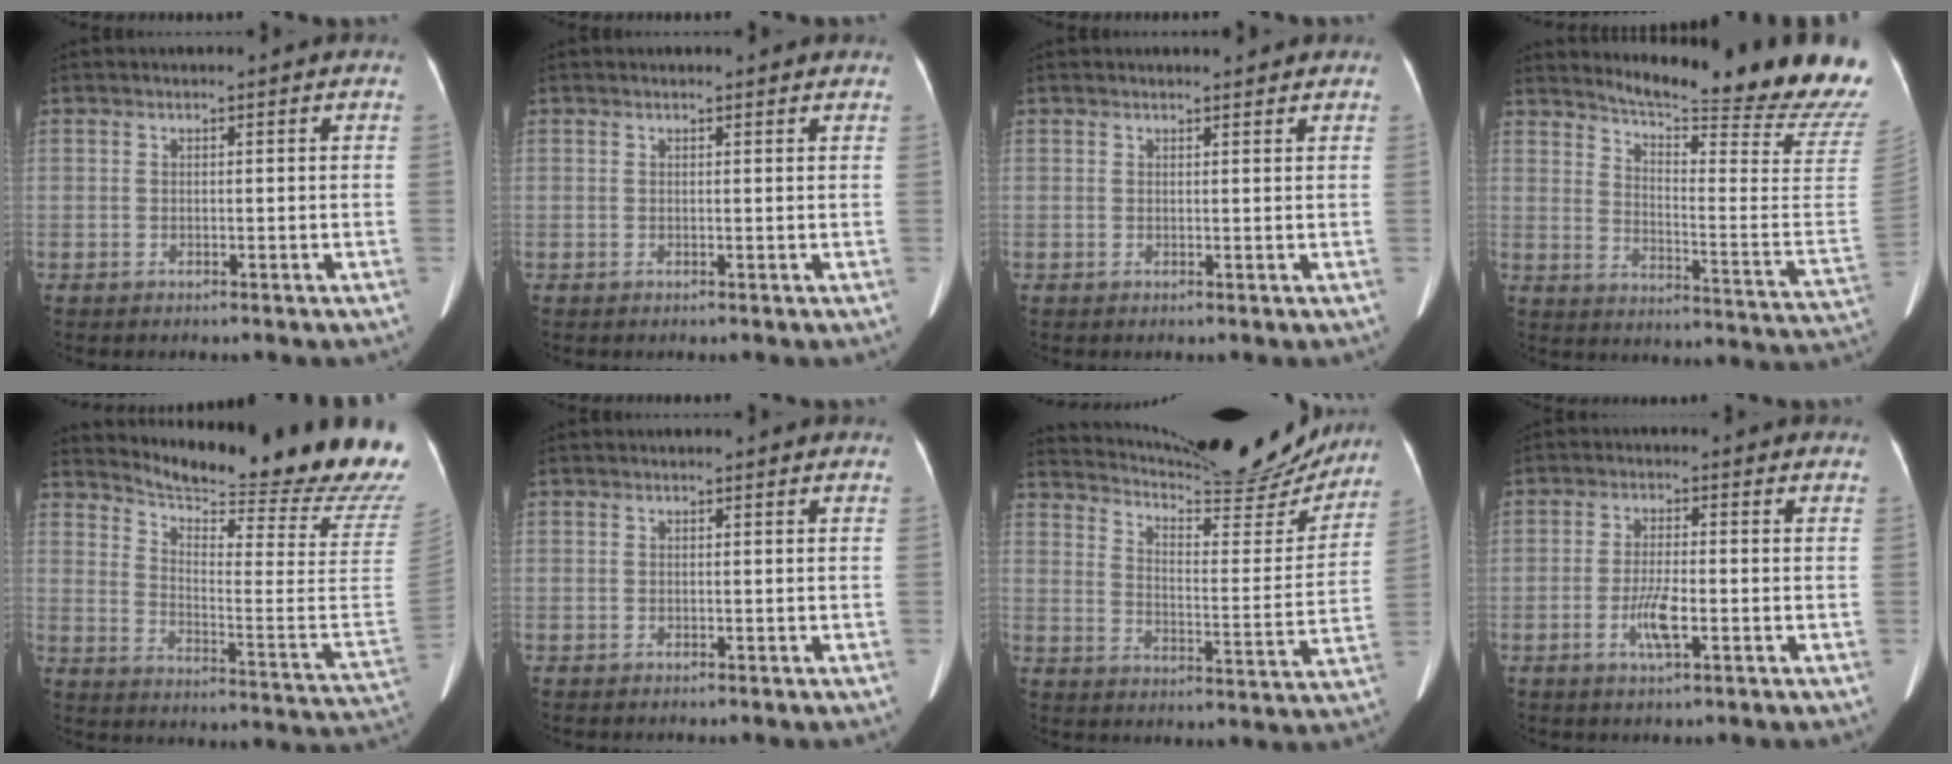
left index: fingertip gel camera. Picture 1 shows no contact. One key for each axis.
{"total": 1.8, "fx": 1.7, "fy": 0.3, "fz": 0.4, "tx": -0.012, "ty": 0.010, "tz": 0.017}
{"total": 1.7, "fx": 1.7, "fy": 0.2, "fz": 0.4, "tx": -0.009, "ty": 0.002, "tz": 0.023}
{"total": 23.1, "fx": 21.1, "fy": -1.8, "fz": 9.3, "tx": -0.151, "ty": -0.139, "tz": 0.265}
{"total": 25.6, "fx": 23.9, "fy": -0.1, "fz": 9.3, "tx": -0.151, "ty": -0.140, "tz": 0.299}
{"total": 0.0}
{"total": 22.9, "fx": 21.3, "fy": 3.2, "fz": 7.8, "tx": -0.121, "ty": -0.044, "tz": 0.281}
{"total": 4.5, "fx": -1.5, "fy": 0.7, "fz": 4.2, "tx": -0.085, "ty": -0.005, "tz": -0.028}